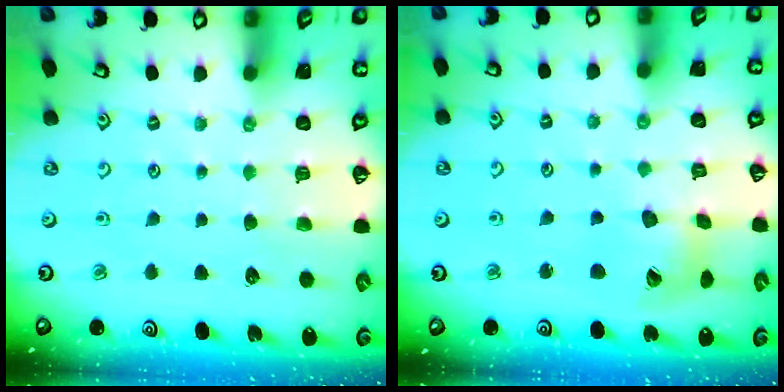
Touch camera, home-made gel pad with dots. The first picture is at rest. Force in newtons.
{"total": 11.9, "press": 11.8, "slide": 1.5}